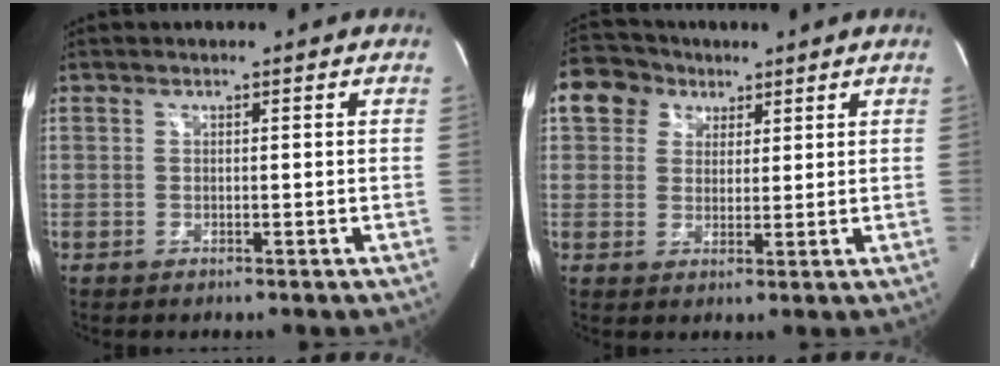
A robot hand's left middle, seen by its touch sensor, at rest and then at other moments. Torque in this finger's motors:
{"motor_torque": [0.21, -0.17, 0.09, 0.00]}